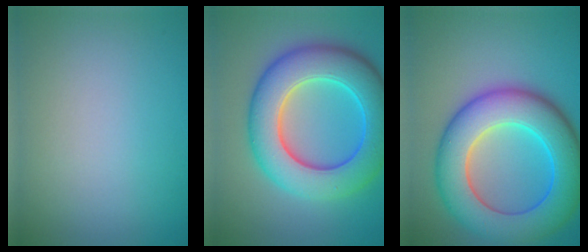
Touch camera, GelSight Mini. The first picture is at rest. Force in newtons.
{"total": 10.4, "press": 10.4, "slide": 0.2}
{"total": 11.3, "press": 11.3, "slide": 0.3}